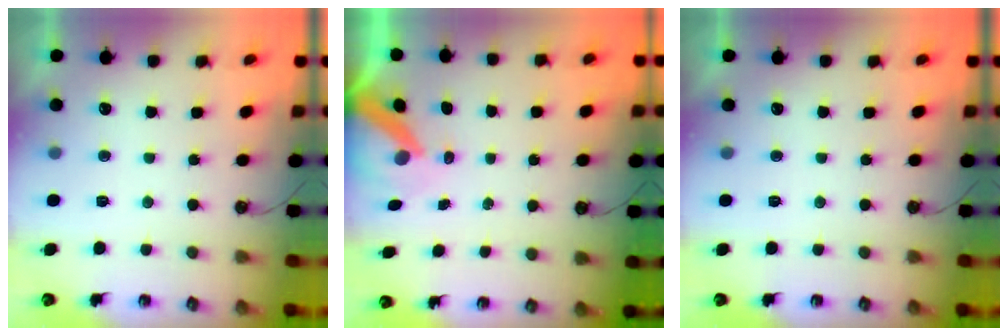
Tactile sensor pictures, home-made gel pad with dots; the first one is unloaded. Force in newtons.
{"total": 8.4, "press": 8.3, "slide": 1.2}
{"total": 0.0}